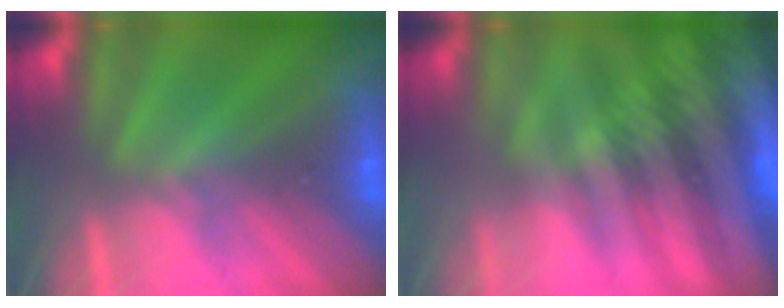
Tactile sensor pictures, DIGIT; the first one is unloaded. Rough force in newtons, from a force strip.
{"total": 8.9}